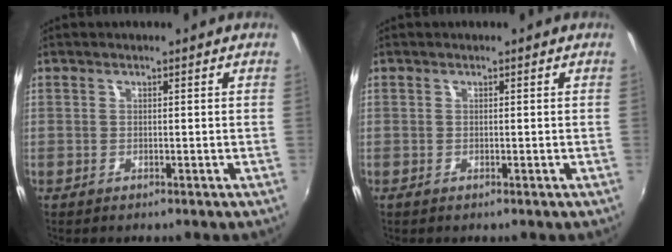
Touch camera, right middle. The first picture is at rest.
{"total": 0.0}